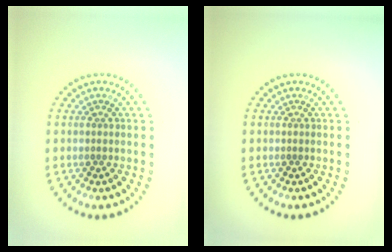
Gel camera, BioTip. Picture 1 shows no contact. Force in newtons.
{"total": 0.0}